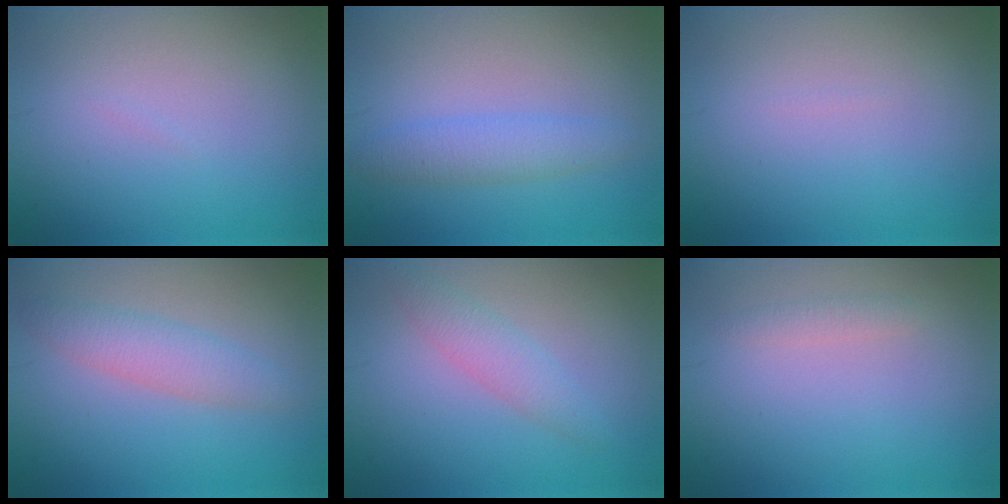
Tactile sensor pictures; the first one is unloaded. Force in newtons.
{"total": 2.5, "press": 2.5, "slide": 0.1}
{"total": 0.0}
{"total": 2.9, "press": 2.9, "slide": 0.1}
{"total": 2.2, "press": 2.2, "slide": 0.2}
{"total": 0.8, "press": 0.8, "slide": 0.0}